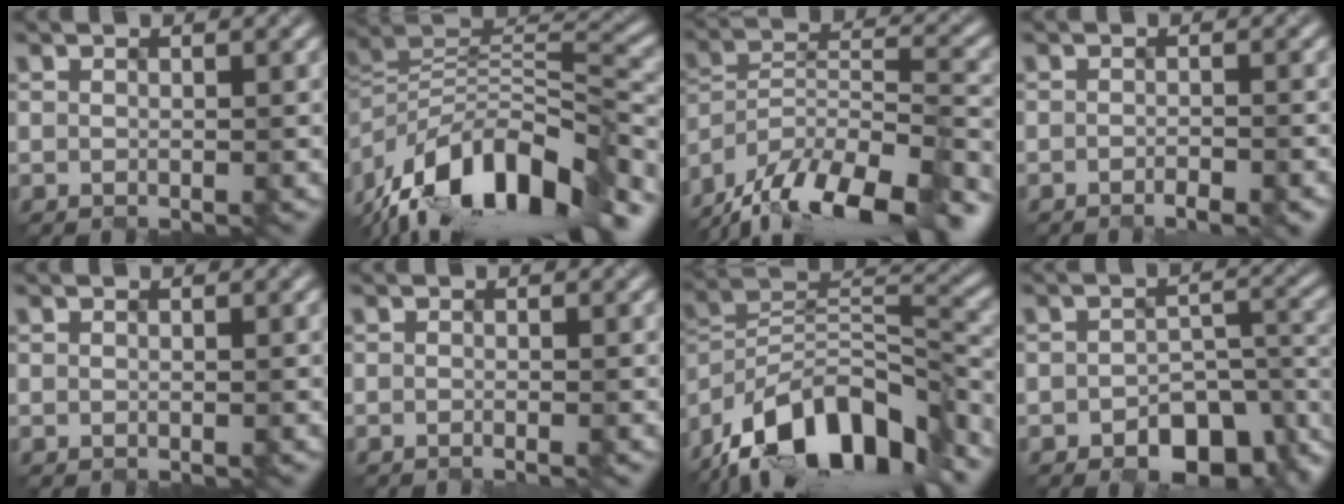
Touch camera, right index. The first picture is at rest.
{"total": 13.6, "force": [-8.6, 5.2, 9.1], "torque": [-0.170, 0.022, -0.150]}
{"total": 15.9, "force": [-13.3, 4.3, 7.6], "torque": [-0.141, -0.001, -0.202]}
{"total": 1.8, "force": [-1.3, 0.3, 1.2], "torque": [-0.014, -0.003, -0.019]}
{"total": 0.0}
{"total": 0.8, "force": [-0.4, 0.2, 0.6], "torque": [-0.005, -0.004, -0.009]}
{"total": 14.0, "force": [-10.2, 5.3, 8.0], "torque": [-0.158, 0.023, -0.182]}
{"total": 8.5, "force": [-5.2, 4.6, 5.0], "torque": [-0.059, -0.018, -0.071]}